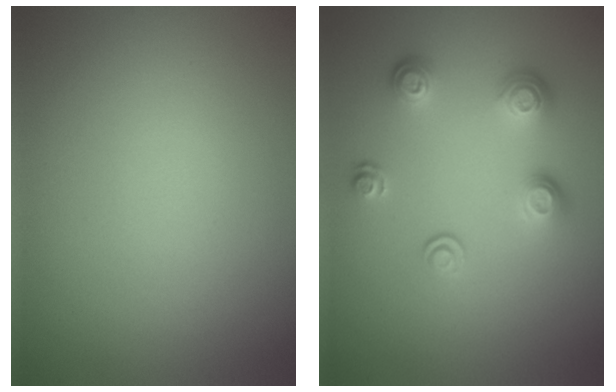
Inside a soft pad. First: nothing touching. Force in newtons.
{"total": 3.1, "press": 2.5, "slide": 1.9}